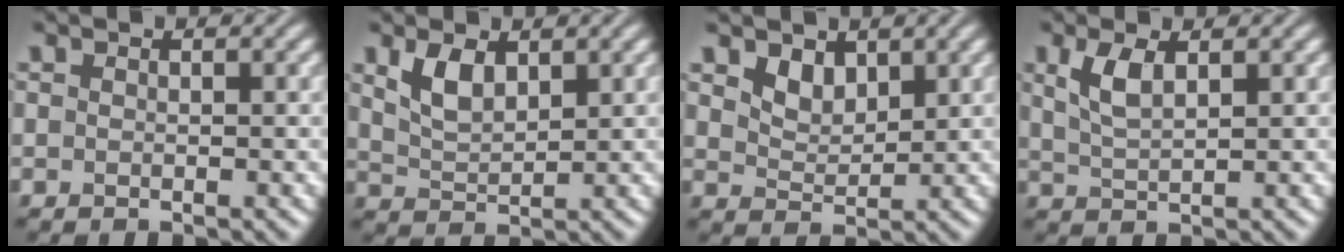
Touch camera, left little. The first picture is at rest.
{"total": 3.1, "force": [1.7, 1.6, 2.1], "torque": [-0.049, -0.001, 0.037]}
{"total": 2.3, "force": [1.5, 1.4, 1.0], "torque": [-0.026, -0.006, 0.031]}
{"total": 2.9, "force": [1.3, 1.1, 2.3], "torque": [-0.053, 0.002, 0.029]}